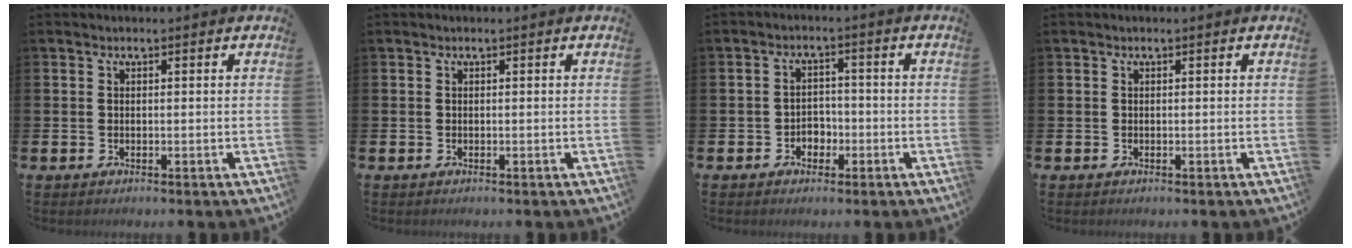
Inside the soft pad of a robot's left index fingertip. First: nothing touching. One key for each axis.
{"total": 0.0}
{"total": 2.6, "fx": -1.4, "fy": 2.0, "fz": 0.8, "tx": -0.019, "ty": 0.007, "tz": -0.034}
{"total": 0.0}